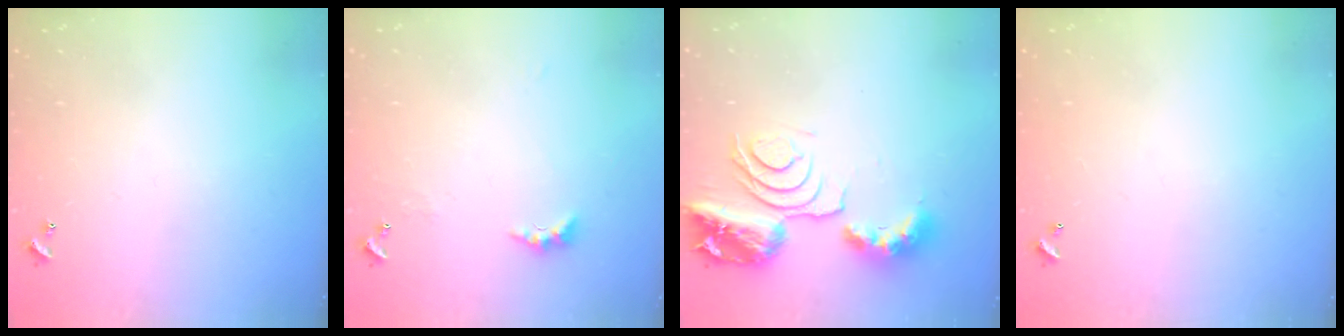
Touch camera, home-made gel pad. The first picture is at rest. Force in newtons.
{"total": 2.9, "press": 2.8, "slide": 0.7}
{"total": 12.8, "press": 12.7, "slide": 1.7}
{"total": 2.9, "press": 2.9, "slide": 0.1}